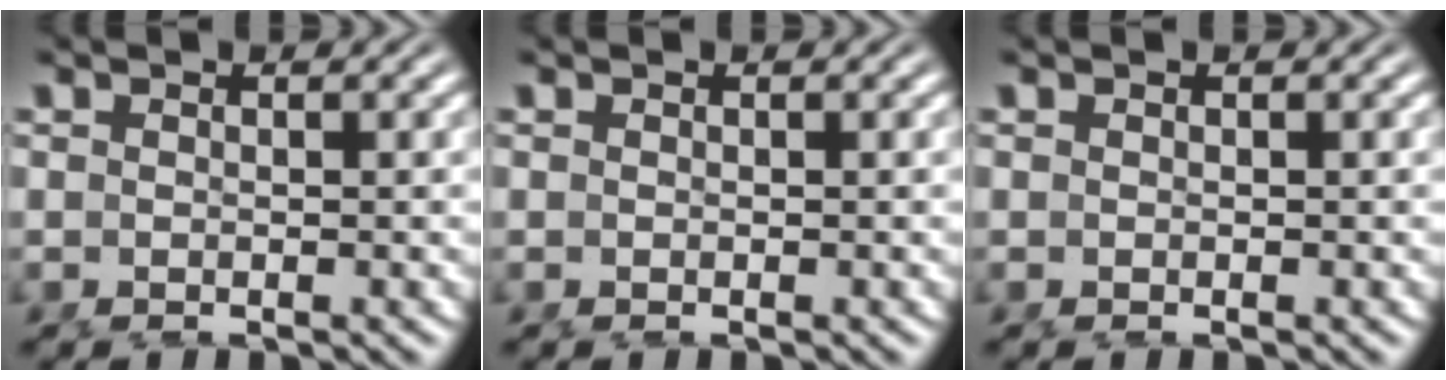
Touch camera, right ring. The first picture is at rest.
{"total": 0.0}
{"total": 0.0}